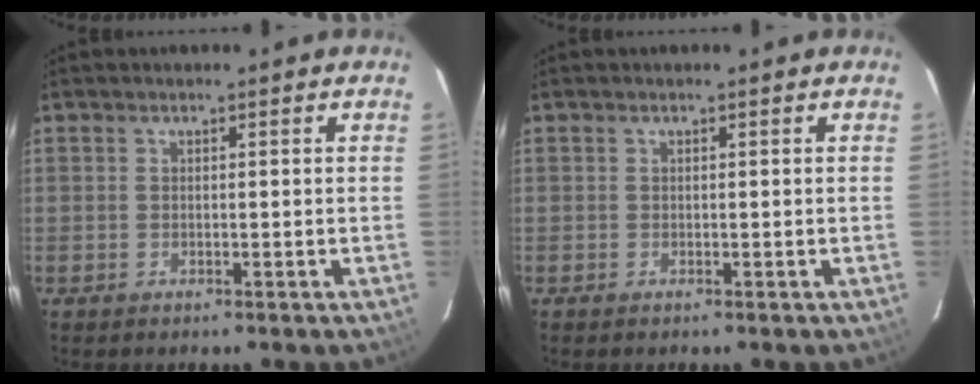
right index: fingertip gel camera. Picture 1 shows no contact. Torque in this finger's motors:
{"motor_torque": [0.00, 0.03, 0.04, -0.01]}